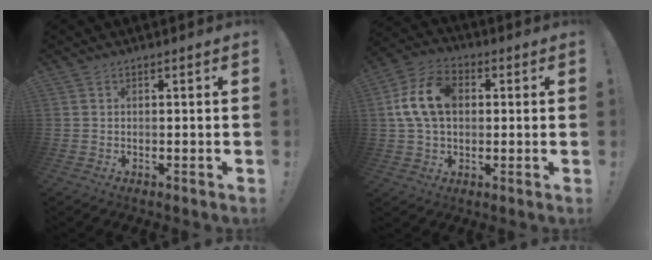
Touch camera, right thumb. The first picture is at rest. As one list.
[{"total": 14.3, "force": [2.3, 10.1, 9.9], "torque": [-0.186, 0.007, 0.044]}]